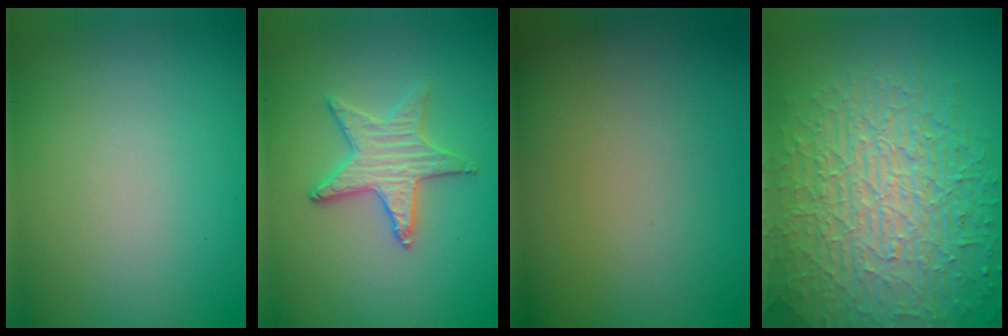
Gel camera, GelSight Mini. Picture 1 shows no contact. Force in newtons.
{"total": 3.1, "press": 3.1, "slide": 0.4}
{"total": 0.0}
{"total": 9.9, "press": 6.5, "slide": 7.5}